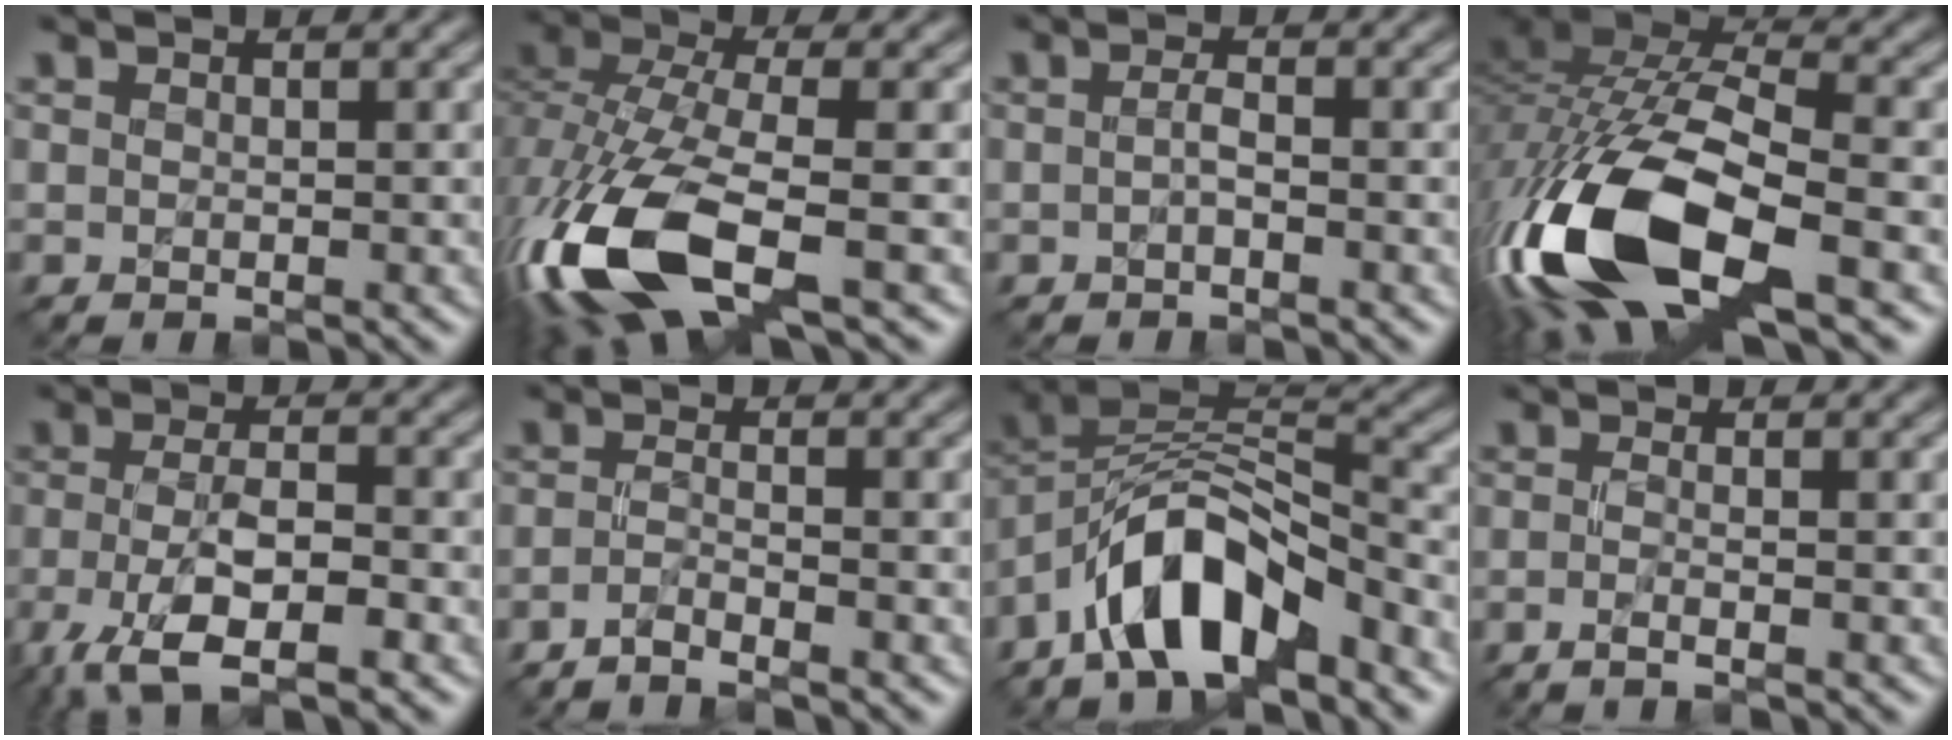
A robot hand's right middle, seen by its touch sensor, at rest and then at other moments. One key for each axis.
{"total": 13.1, "fx": -5.4, "fy": 5.7, "fz": 10.5, "tx": -0.260, "ty": -0.032, "tz": -0.100}
{"total": 0.8, "fx": -0.3, "fy": 0.0, "fz": 0.7, "tx": -0.017, "ty": 0.001, "tz": -0.007}
{"total": 16.8, "fx": -7.5, "fy": 7.5, "fz": 13.0, "tx": -0.291, "ty": -0.037, "tz": -0.121}
{"total": 7.4, "fx": -4.0, "fy": 2.5, "fz": 5.8, "tx": -0.117, "ty": -0.008, "tz": -0.074}
{"total": 2.1, "fx": -1.7, "fy": 0.4, "fz": 1.2, "tx": -0.018, "ty": 0.000, "tz": -0.049}
{"total": 8.3, "fx": -5.2, "fy": 3.4, "fz": 5.5, "tx": -0.086, "ty": 0.016, "tz": -0.099}
{"total": 2.0, "fx": -0.9, "fy": 0.7, "fz": 1.6, "tx": -0.021, "ty": -0.008, "tz": -0.023}